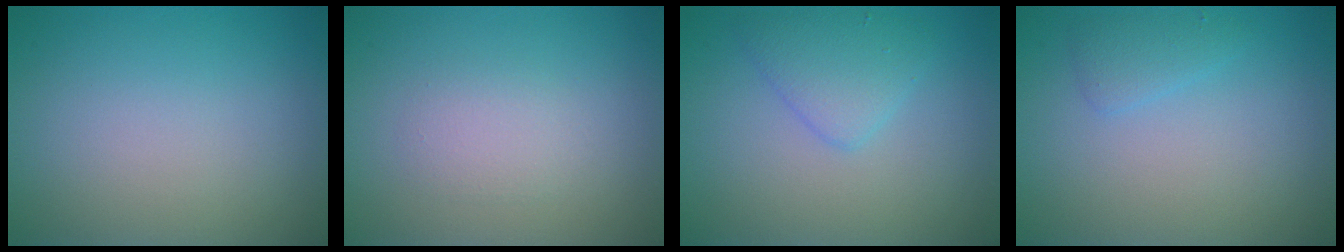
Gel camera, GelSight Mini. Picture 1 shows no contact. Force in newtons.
{"total": 1.7, "press": 1.7, "slide": 0.1}
{"total": 2.6, "press": 2.6, "slide": 0.1}
{"total": 1.4, "press": 1.4, "slide": 0.1}